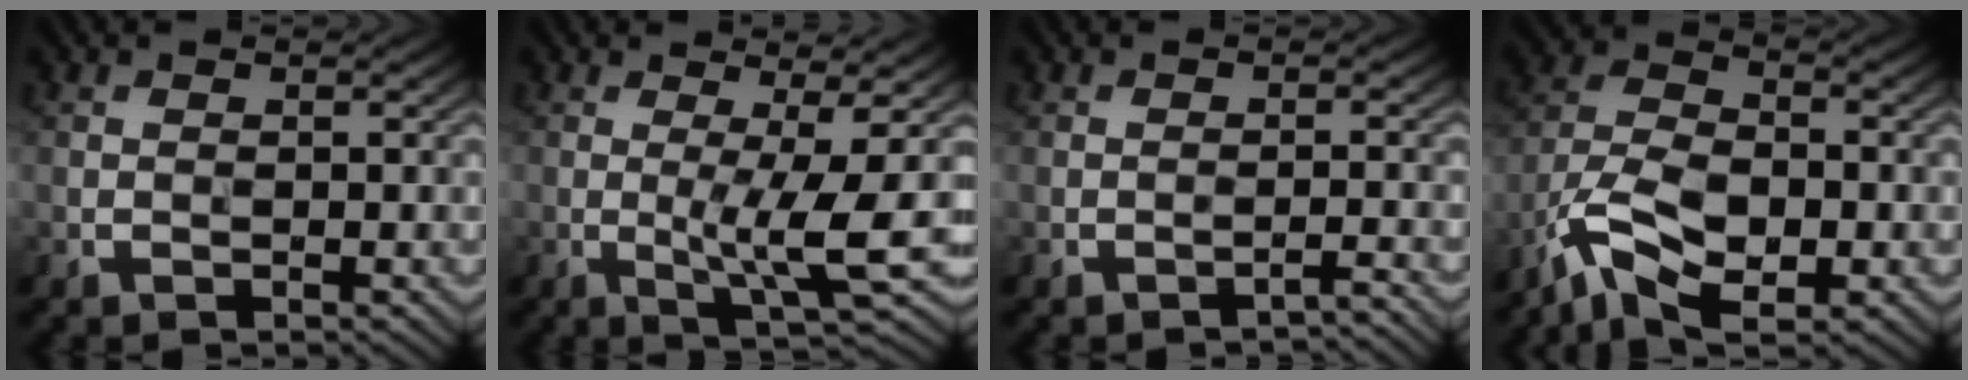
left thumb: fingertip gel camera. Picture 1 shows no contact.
{"total": 6.2, "force": [0.0, 0.6, 6.2], "torque": [-0.112, 0.006, 0.002]}
{"total": 1.6, "force": [-1.5, -0.2, 0.6], "torque": [-0.007, 0.013, -0.027]}
{"total": 10.1, "force": [-5.9, 4.4, 6.8], "torque": [-0.143, -0.003, -0.126]}